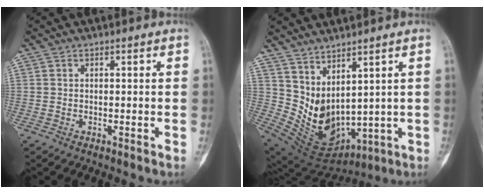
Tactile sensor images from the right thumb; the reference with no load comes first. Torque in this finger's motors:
{"motor_torque": [-0.86, 1.61, 0.88, 0.04, 0.05]}